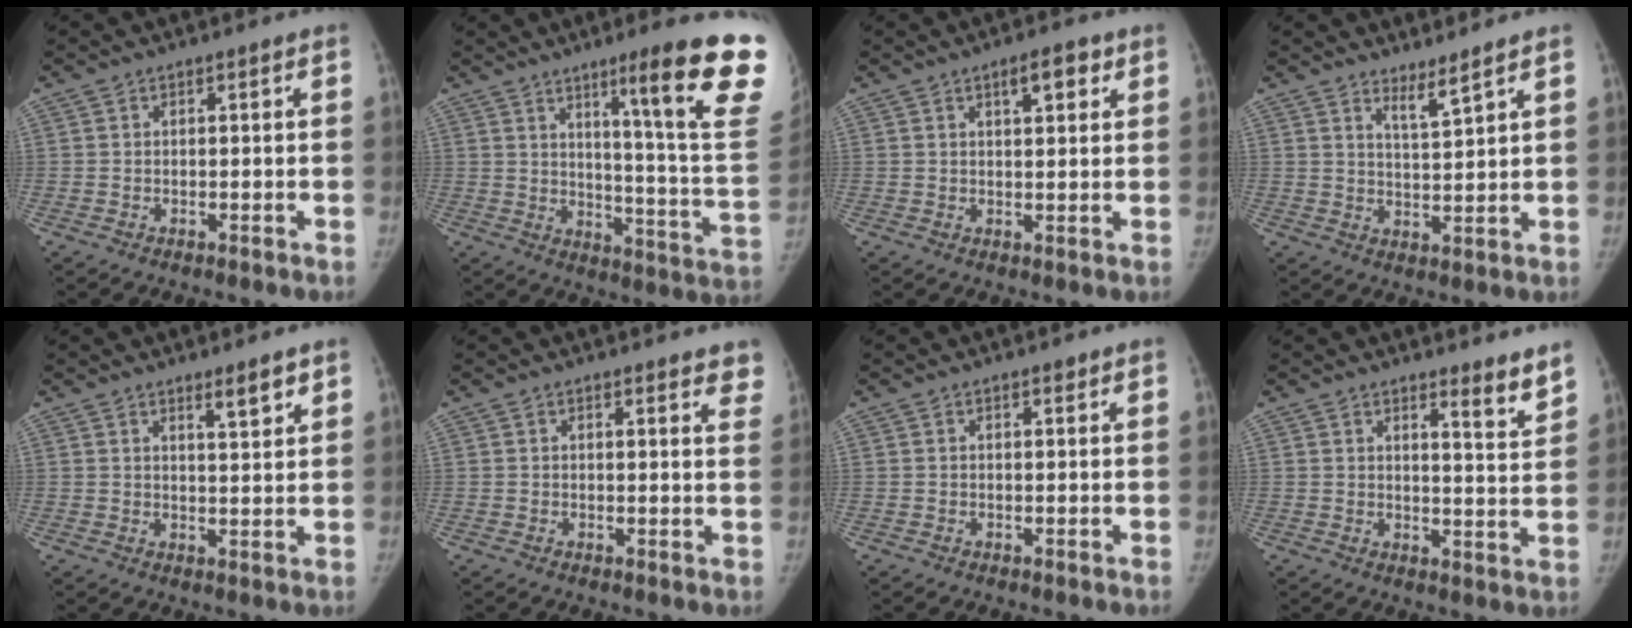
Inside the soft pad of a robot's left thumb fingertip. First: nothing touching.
{"total": 22.5, "force": [12.1, 1.5, 18.9], "torque": [-0.221, -0.067, 0.172]}
{"total": 4.6, "force": [2.4, 1.7, 3.5], "torque": [-0.039, -0.010, 0.034]}
{"total": 3.6, "force": [3.1, -0.2, 1.8], "torque": [-0.033, -0.039, 0.060]}
{"total": 4.0, "force": [2.8, 0.7, 2.7], "torque": [-0.035, -0.023, 0.044]}
{"total": 5.2, "force": [4.5, 1.5, 2.1], "torque": [0.007, -0.020, 0.034]}
{"total": 0.7, "force": [0.5, 0.3, 0.3], "torque": [0.000, -0.001, 0.007]}
{"total": 5.6, "force": [4.5, 0.7, 3.2], "torque": [-0.029, -0.043, 0.060]}